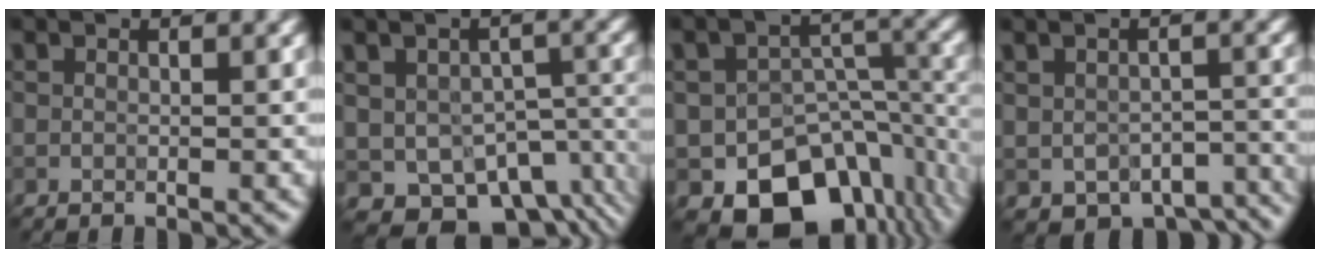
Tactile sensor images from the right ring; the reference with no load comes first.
{"total": 9.1, "force": [-4.5, 6.0, 5.1], "torque": [-0.075, -0.025, -0.035]}
{"total": 9.9, "force": [-6.3, 6.5, 4.0], "torque": [-0.041, -0.019, -0.088]}
{"total": 5.3, "force": [-3.4, 3.1, 2.6], "torque": [-0.032, -0.024, -0.035]}